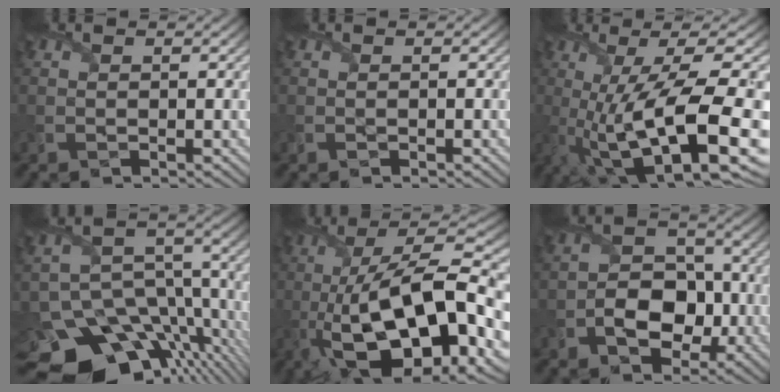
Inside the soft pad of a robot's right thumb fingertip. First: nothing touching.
{"total": 0.0}
{"total": 17.2, "force": [-3.0, 4.4, 16.4], "torque": [-0.268, -0.012, -0.034]}
{"total": 15.2, "force": [-8.8, 9.4, 8.1], "torque": [-0.149, -0.041, -0.119]}
{"total": 19.7, "force": [-4.4, 7.8, 17.5], "torque": [-0.319, -0.005, -0.071]}
{"total": 7.3, "force": [-2.3, 5.1, 4.8], "torque": [-0.070, -0.004, -0.048]}